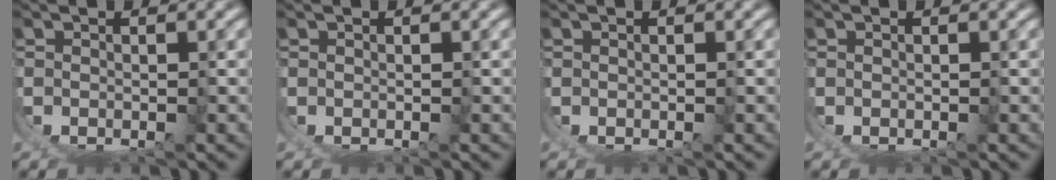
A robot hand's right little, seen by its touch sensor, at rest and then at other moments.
{"total": 0.0}
{"total": 0.0}
{"total": 0.0}